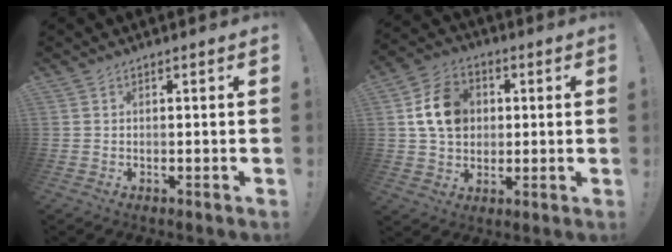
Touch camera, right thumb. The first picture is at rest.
{"total": 13.5, "force": [2.8, 10.8, 7.7], "torque": [-0.115, 0.004, 0.060]}